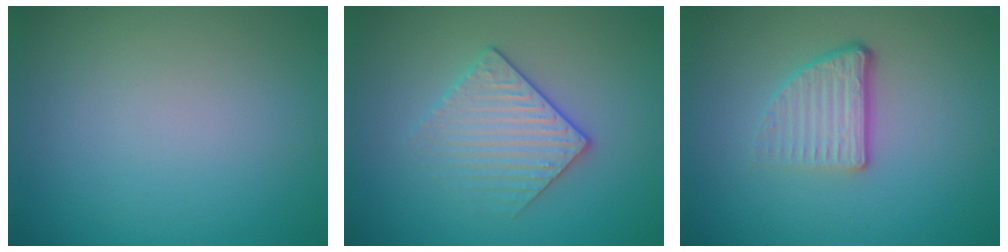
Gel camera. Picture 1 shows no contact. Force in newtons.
{"total": 3.1, "press": 2.8, "slide": 1.3}
{"total": 3.8, "press": 2.4, "slide": 3.0}